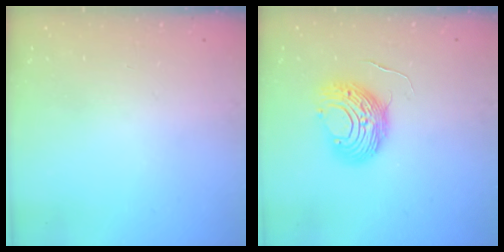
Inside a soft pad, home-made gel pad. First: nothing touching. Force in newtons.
{"total": 10.3, "press": 10.3, "slide": 0.7}